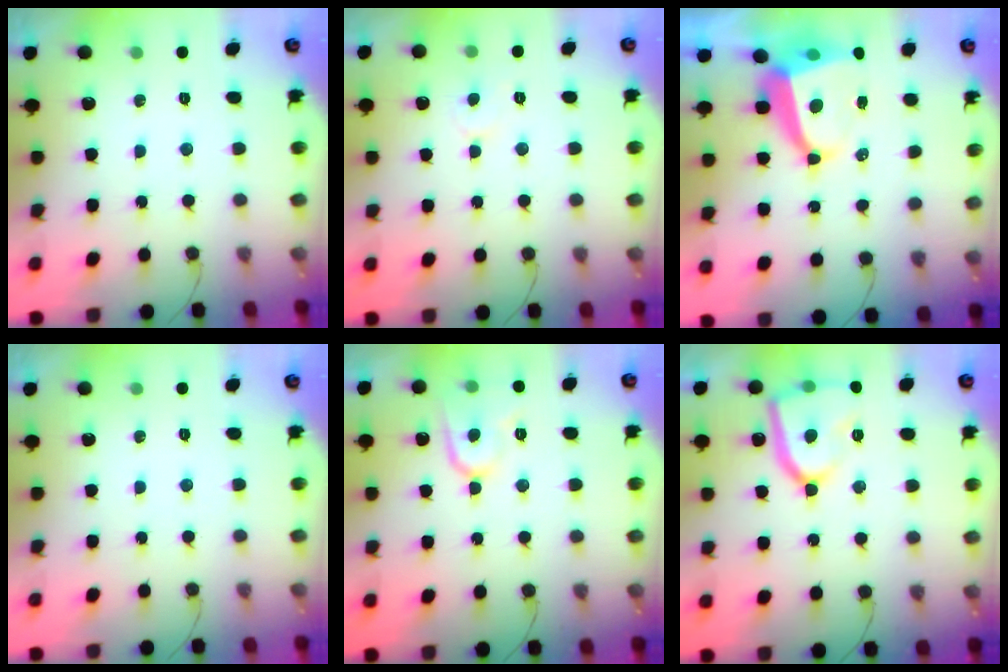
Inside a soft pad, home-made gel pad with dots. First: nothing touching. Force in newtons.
{"total": 4.4, "press": 4.4, "slide": 0.4}
{"total": 8.6, "press": 8.5, "slide": 1.0}
{"total": 0.0}
{"total": 9.9, "press": 9.9, "slide": 0.9}
{"total": 15.7, "press": 15.6, "slide": 1.1}